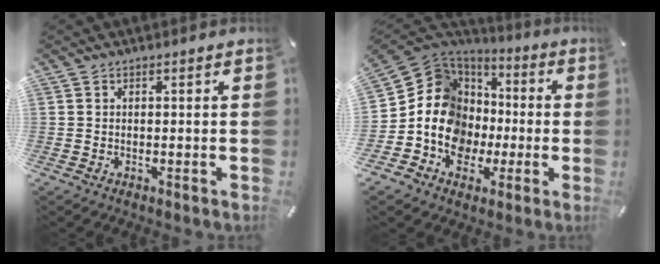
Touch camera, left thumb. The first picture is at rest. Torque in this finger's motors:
{"motor_torque": [0.08, 1.59, 0.80, -0.36, 0.45]}